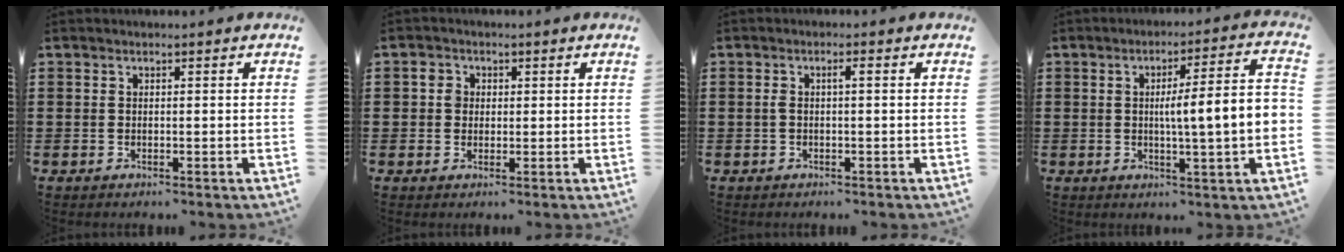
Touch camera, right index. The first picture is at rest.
{"total": 2.0, "force": [0.3, 1.8, 1.0], "torque": [-0.024, 0.010, 0.003]}
{"total": 1.6, "force": [-0.2, 0.1, 1.6], "torque": [-0.030, 0.002, -0.005]}
{"total": 7.9, "force": [-0.2, 0.4, 7.9], "torque": [-0.135, -0.006, -0.013]}